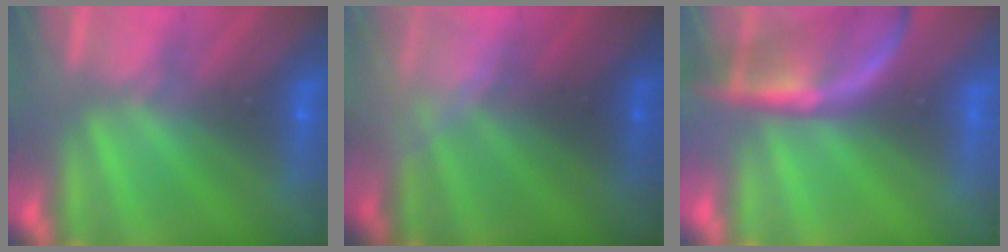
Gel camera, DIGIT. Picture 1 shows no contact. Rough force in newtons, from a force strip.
{"total": 2.4}
{"total": 2.4}